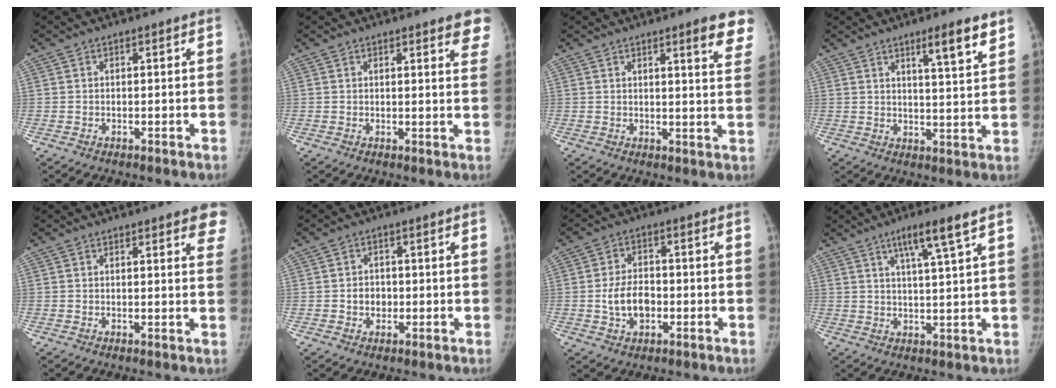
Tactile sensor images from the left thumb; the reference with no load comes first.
{"total": 5.8, "force": [4.3, 1.7, 3.4], "torque": [-0.014, -0.018, 0.036]}
{"total": 7.8, "force": [5.4, 1.5, 5.4], "torque": [-0.042, -0.026, 0.057]}
{"total": 7.5, "force": [4.8, 0.9, 5.7], "torque": [-0.079, -0.033, 0.073]}
{"total": 5.9, "force": [3.9, 1.8, 4.0], "torque": [-0.022, -0.011, 0.036]}
{"total": 3.1, "force": [-0.5, 2.7, 1.5], "torque": [-0.005, 0.006, -0.009]}
{"total": 7.0, "force": [-1.5, 4.7, 5.0], "torque": [-0.076, 0.013, -0.025]}
{"total": 7.1, "force": [4.1, -0.3, 5.8], "torque": [-0.104, -0.017, 0.075]}